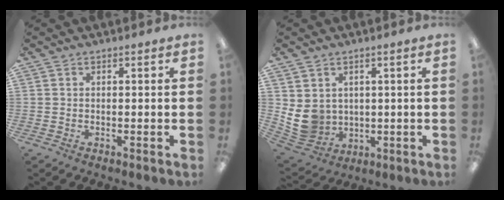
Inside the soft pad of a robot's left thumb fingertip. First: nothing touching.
{"total": 8.4, "force": [1.6, 7.6, 3.1], "torque": [-0.090, -0.015, 0.038]}